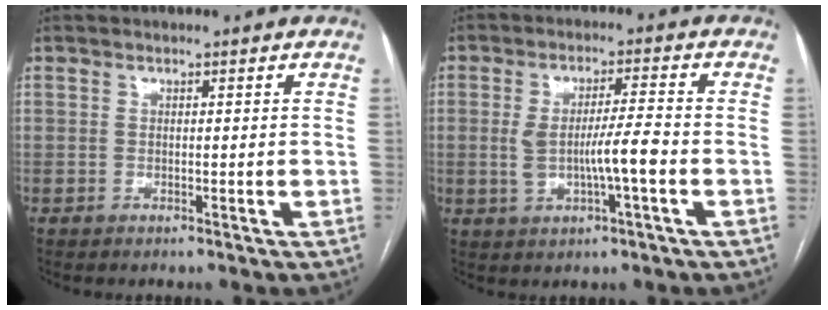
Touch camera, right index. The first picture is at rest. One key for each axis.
{"total": 6.8, "fx": -1.1, "fy": 0.8, "fz": 6.7, "tx": -0.125, "ty": 0.006, "tz": -0.017}